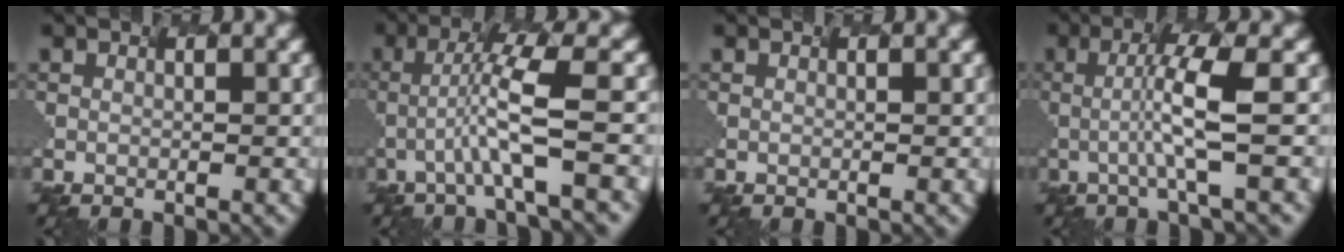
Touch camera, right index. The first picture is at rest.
{"total": 4.8, "force": [-2.0, -0.1, 4.4], "torque": [-0.091, 0.013, -0.028]}
{"total": 0.0}
{"total": 4.3, "force": [-0.9, 0.1, 4.2], "torque": [-0.086, 0.002, -0.007]}